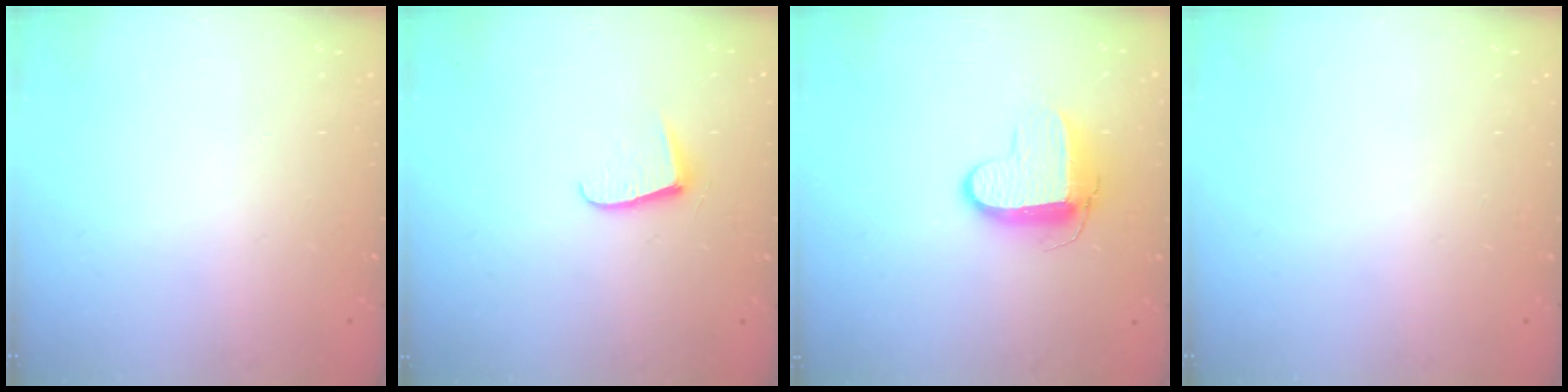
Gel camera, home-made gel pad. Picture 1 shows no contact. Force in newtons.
{"total": 5.9, "press": 5.9, "slide": 0.6}
{"total": 8.9, "press": 8.9, "slide": 0.9}
{"total": 0.0}